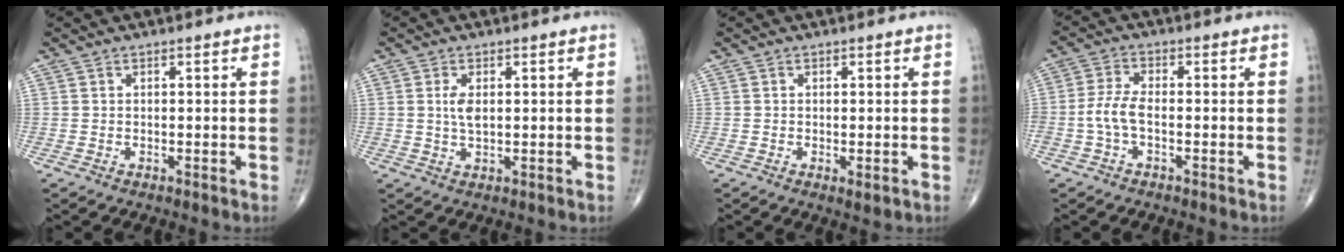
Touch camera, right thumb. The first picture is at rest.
{"total": 3.1, "force": [0.5, 1.5, 2.7], "torque": [-0.055, -0.003, 0.011]}
{"total": 1.5, "force": [-0.4, 0.5, 1.3], "torque": [-0.021, -0.005, -0.005]}
{"total": 4.1, "force": [-1.2, 1.8, 3.4], "torque": [-0.080, 0.012, -0.029]}